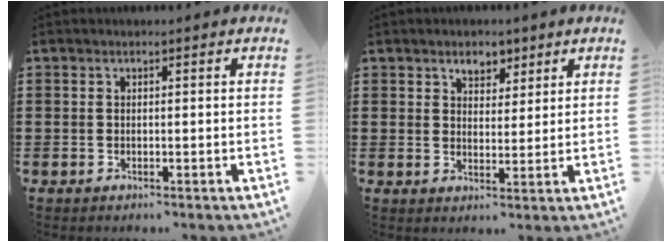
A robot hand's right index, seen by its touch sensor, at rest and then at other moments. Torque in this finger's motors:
{"motor_torque": [0.04, 0.01, 0.28, 0.02]}